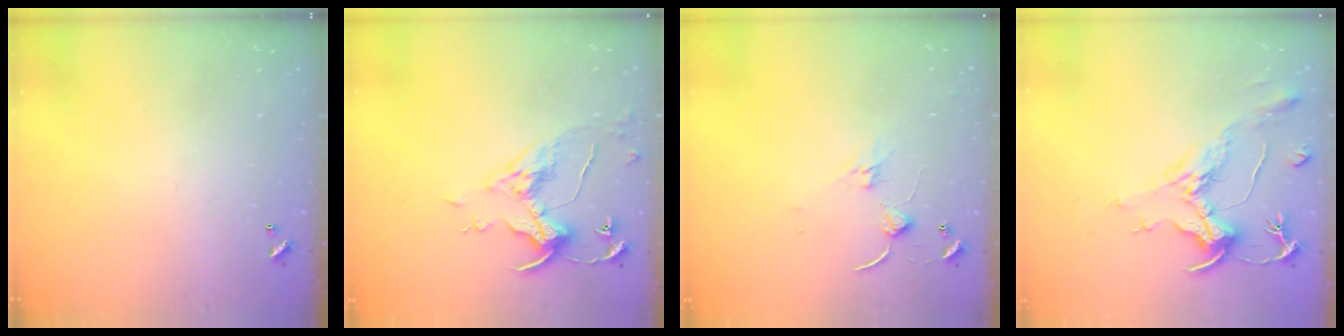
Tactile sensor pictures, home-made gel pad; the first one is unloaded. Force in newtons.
{"total": 6.2, "press": 6.1, "slide": 0.8}
{"total": 0.6, "press": 0.5, "slide": 0.3}
{"total": 2.2, "press": 1.7, "slide": 1.3}